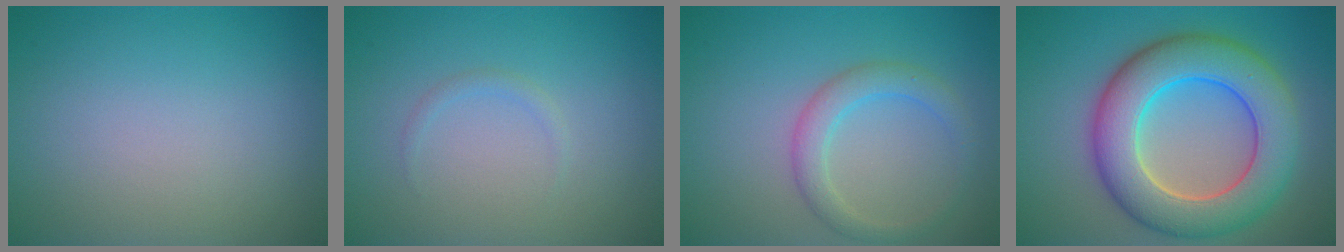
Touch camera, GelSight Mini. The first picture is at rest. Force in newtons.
{"total": 0.7, "press": 0.7, "slide": 0.1}
{"total": 2.8, "press": 2.8, "slide": 0.1}
{"total": 9.8, "press": 9.8, "slide": 0.6}